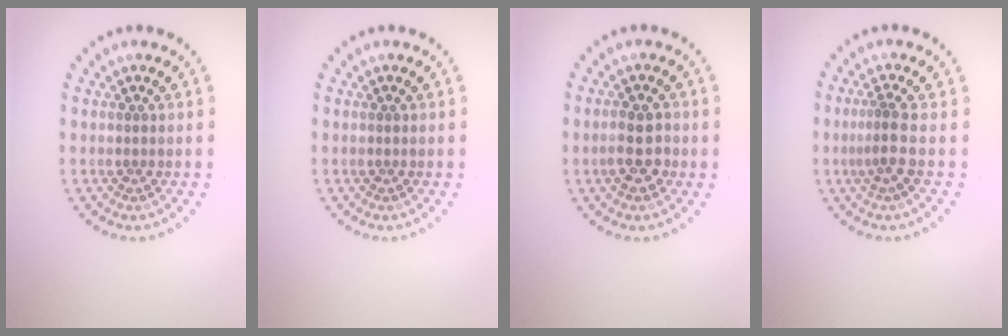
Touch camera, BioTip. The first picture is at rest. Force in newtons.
{"total": 0.0}
{"total": 2.6, "press": 2.6, "slide": 0.3}
{"total": 1.9, "press": 1.2, "slide": 1.5}